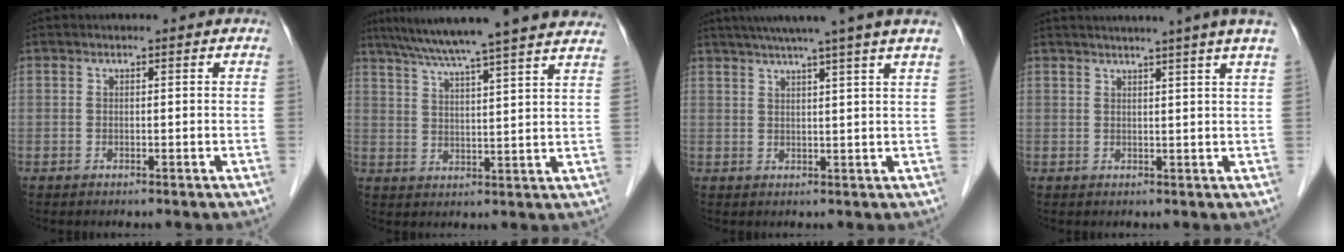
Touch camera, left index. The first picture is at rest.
{"total": 21.5, "force": [18.6, -0.4, 10.8], "torque": [-0.181, 0.010, 0.246]}
{"total": 10.6, "force": [8.5, -1.8, 6.1], "torque": [-0.091, 0.016, 0.102]}
{"total": 7.0, "force": [5.7, -1.6, 3.6], "torque": [-0.043, 0.012, 0.057]}